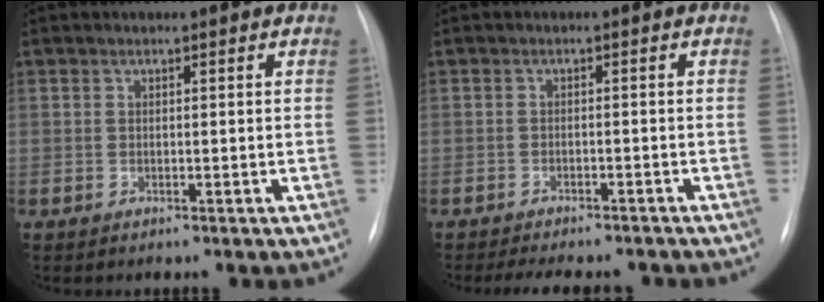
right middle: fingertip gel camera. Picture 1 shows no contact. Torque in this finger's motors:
{"motor_torque": [0.13, -0.12, 0.04, 0.02]}